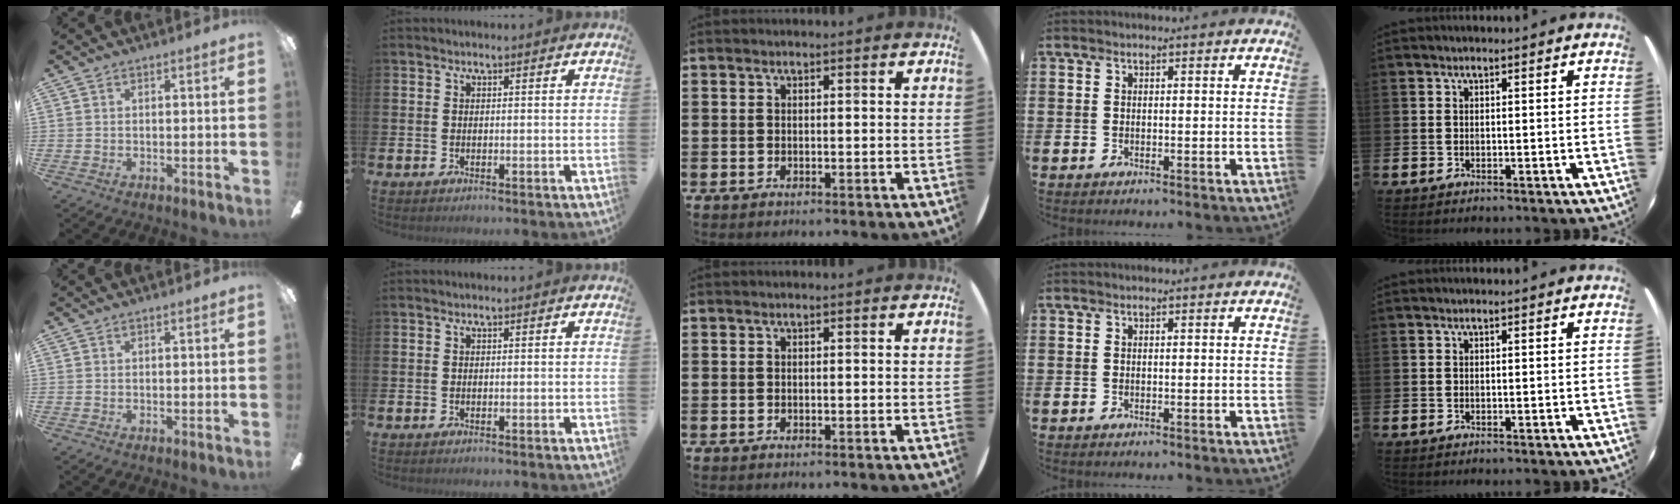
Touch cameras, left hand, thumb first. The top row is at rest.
{}